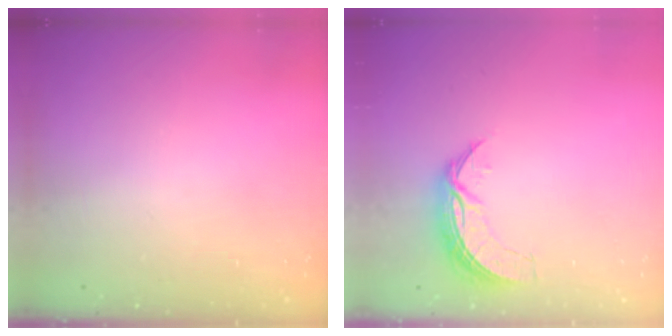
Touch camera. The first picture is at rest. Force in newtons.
{"total": 7.3, "press": 7.3, "slide": 0.2}